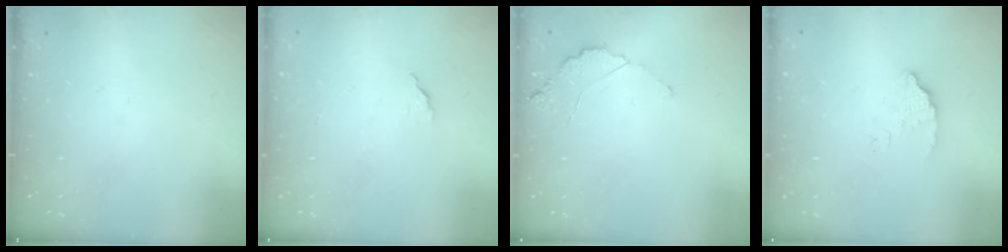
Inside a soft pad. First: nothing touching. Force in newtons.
{"total": 2.0, "press": 2.0, "slide": 0.1}
{"total": 2.9, "press": 2.9, "slide": 0.3}
{"total": 3.5, "press": 3.4, "slide": 0.4}